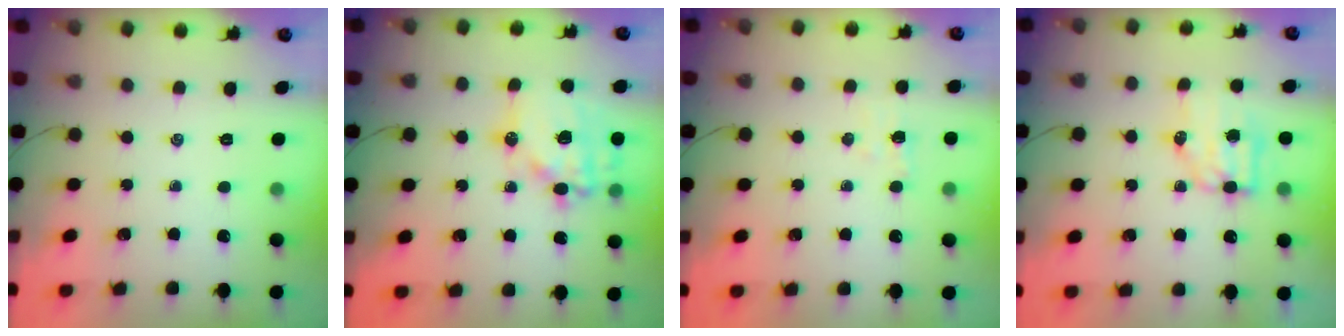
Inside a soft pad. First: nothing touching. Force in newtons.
{"total": 16.3, "press": 16.0, "slide": 3.4}
{"total": 3.6, "press": 3.4, "slide": 1.1}
{"total": 7.3, "press": 7.1, "slide": 1.4}